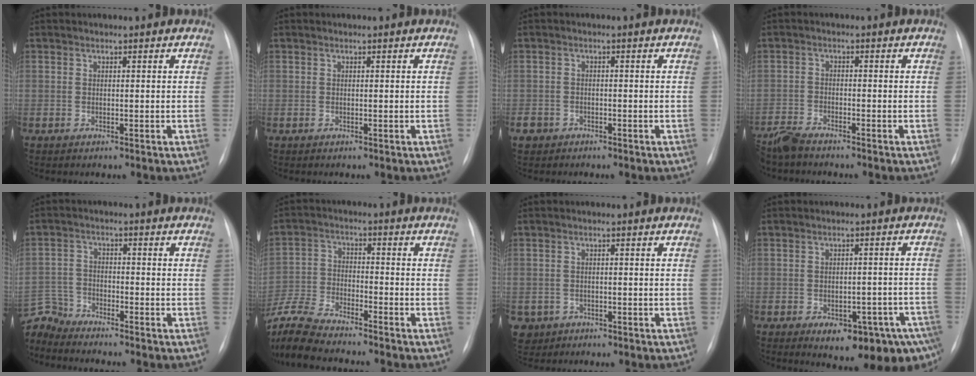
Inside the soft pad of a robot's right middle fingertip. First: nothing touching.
{"total": 0.0}
{"total": 3.0, "force": [-2.1, 2.1, 0.4], "torque": [-0.011, 0.003, -0.038]}
{"total": 4.3, "force": [-4.0, 0.6, 1.4], "torque": [-0.026, -0.016, -0.078]}
{"total": 6.3, "force": [-6.2, 0.4, -0.7], "torque": [0.005, 0.005, -0.125]}
{"total": 13.9, "force": [-12.4, 2.0, 5.8], "torque": [-0.133, -0.011, -0.233]}
{"total": 3.9, "force": [-1.8, 3.4, 0.4], "torque": [-0.006, 0.005, -0.026]}
{"total": 13.4, "force": [-8.1, 5.6, 9.1], "torque": [-0.075, 0.021, -0.098]}